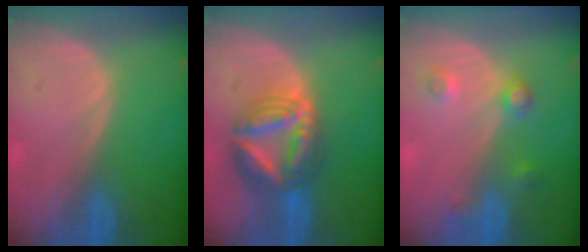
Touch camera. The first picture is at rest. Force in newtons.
{"total": 9.1, "press": 9.1, "slide": 0.9}
{"total": 3.6, "press": 3.4, "slide": 1.3}